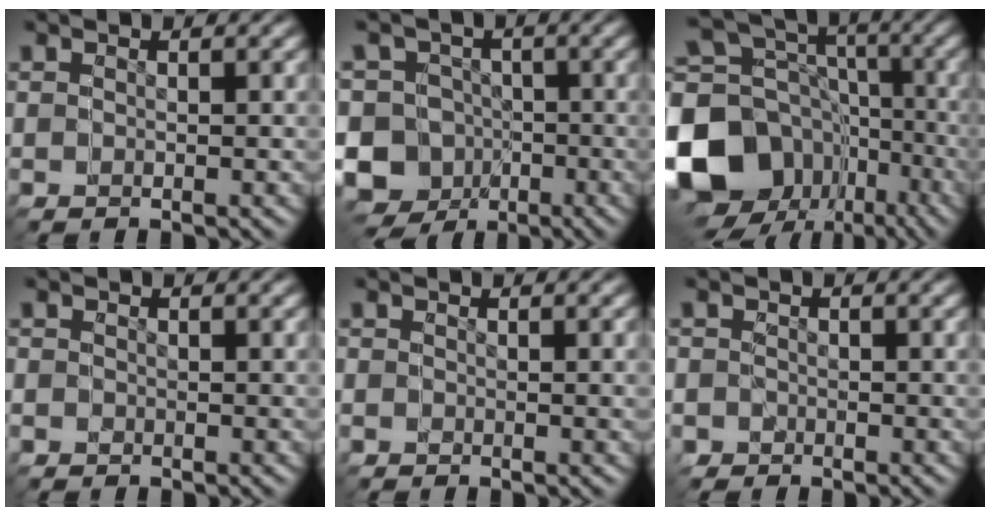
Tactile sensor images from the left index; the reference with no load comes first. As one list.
[{"total": 14.4, "force": [-3.0, 13.0, 5.4], "torque": [-0.136, -0.071, -0.043]}, {"total": 15.0, "force": [-4.5, 11.0, 9.2], "torque": [-0.150, -0.055, -0.059]}, {"total": 1.9, "force": [-0.7, 1.5, -0.9], "torque": [-0.010, -0.025, 0.002]}, {"total": 0.9, "force": [-0.4, 0.4, -0.7], "torque": [-0.012, -0.017, 0.002]}, {"total": 3.4, "force": [-0.8, 2.9, -1.4], "torque": [-0.010, -0.029, -0.003]}]